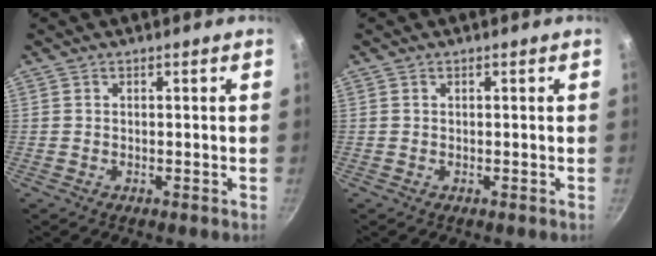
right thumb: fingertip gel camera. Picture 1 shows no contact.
{"total": 0.0}